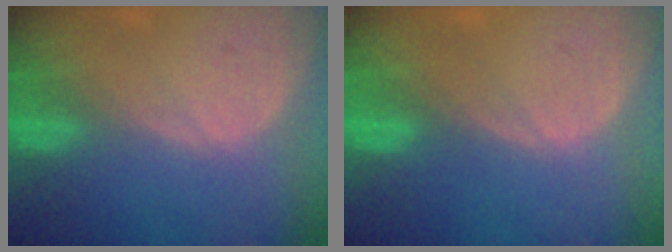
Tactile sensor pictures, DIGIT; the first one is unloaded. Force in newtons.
{"total": 0.0}